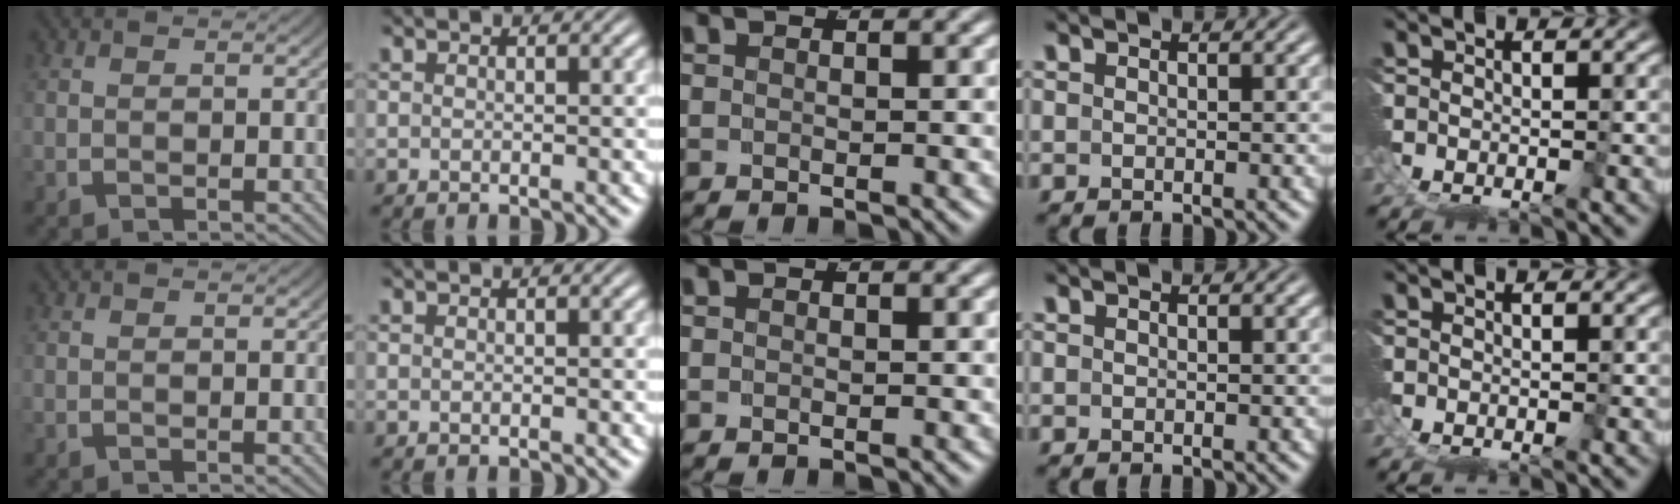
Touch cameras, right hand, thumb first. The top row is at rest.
{}